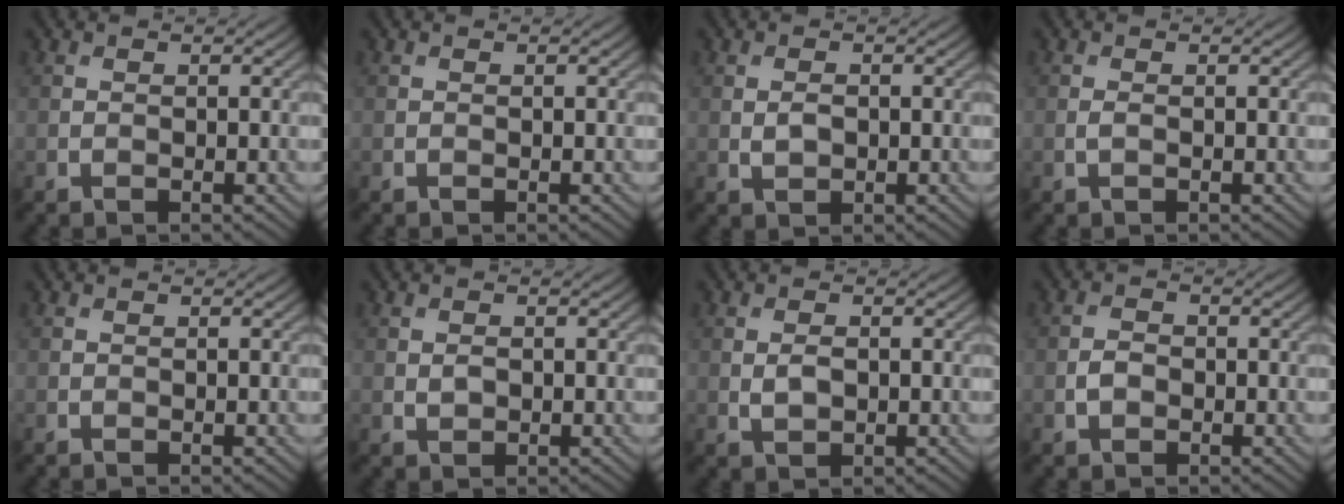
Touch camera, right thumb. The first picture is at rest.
{"total": 0.0}
{"total": 1.7, "force": [0.0, 1.0, 1.3], "torque": [-0.028, -0.002, 0.003]}
{"total": 0.7, "force": [-0.1, 0.2, 0.6], "torque": [-0.017, -0.002, -0.002]}
{"total": 0.0}
{"total": 1.2, "force": [0.1, 0.8, 0.8], "torque": [-0.017, -0.002, 0.003]}
{"total": 2.0, "force": [0.0, 1.2, 1.7], "torque": [-0.035, -0.003, 0.004]}
{"total": 1.9, "force": [-0.6, 1.4, 1.1], "torque": [-0.025, 0.000, -0.015]}